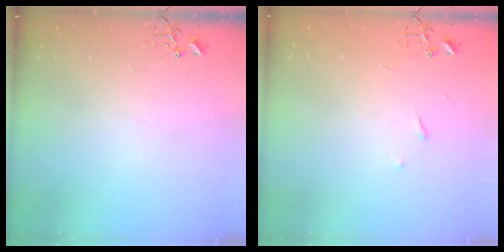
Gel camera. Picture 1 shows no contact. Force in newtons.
{"total": 3.7, "press": 3.6, "slide": 0.4}